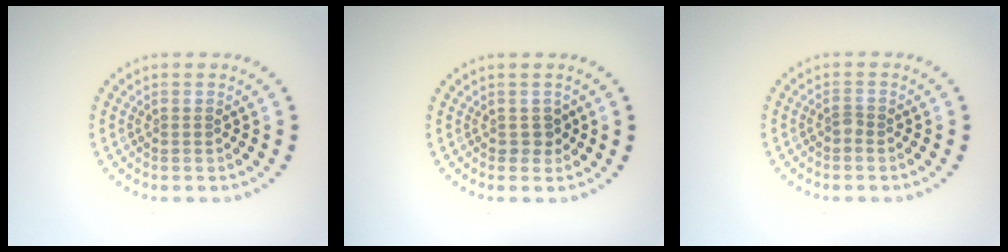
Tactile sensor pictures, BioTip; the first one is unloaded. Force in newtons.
{"total": 1.2, "press": 1.0, "slide": 0.5}
{"total": 0.8, "press": 0.5, "slide": 0.5}